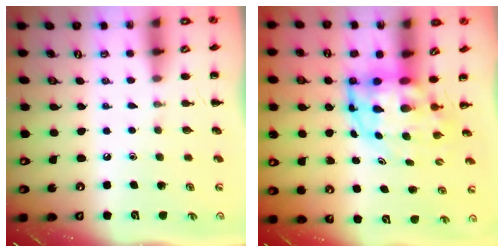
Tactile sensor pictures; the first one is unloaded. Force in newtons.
{"total": 6.6, "press": 6.3, "slide": 1.9}